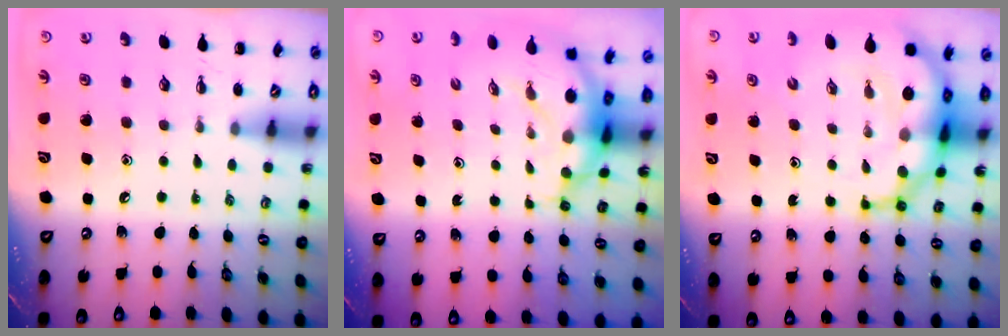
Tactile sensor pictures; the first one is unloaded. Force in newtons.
{"total": 7.9, "press": 7.6, "slide": 2.0}
{"total": 13.3, "press": 12.9, "slide": 3.2}